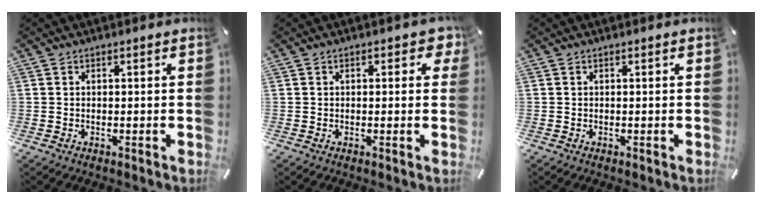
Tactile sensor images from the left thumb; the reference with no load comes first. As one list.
[{"total": 2.9, "force": [0.6, 1.6, 2.3], "torque": [-0.031, 0.002, 0.005]}, {"total": 0.0}]